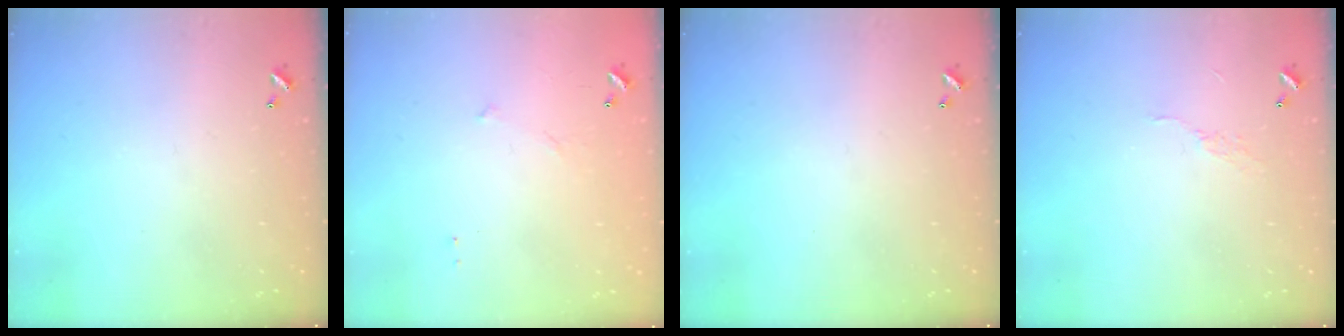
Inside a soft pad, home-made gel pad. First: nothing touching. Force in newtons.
{"total": 7.6, "press": 7.5, "slide": 0.6}
{"total": 0.0}
{"total": 6.6, "press": 6.6, "slide": 0.7}